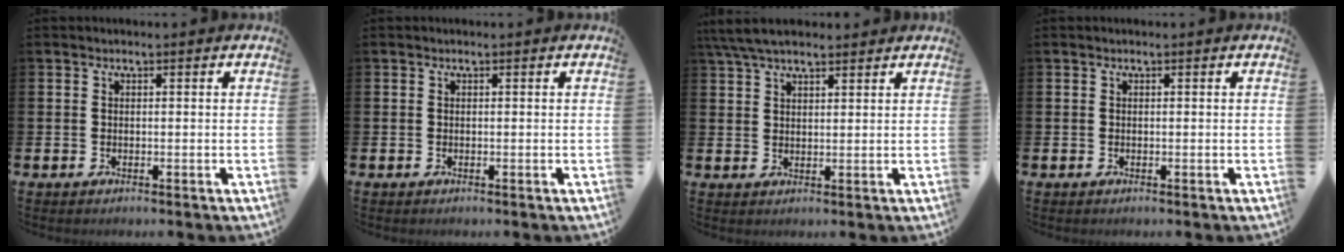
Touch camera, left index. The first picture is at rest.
{"total": 0.0}
{"total": 5.1, "force": [4.5, 1.4, 2.1], "torque": [-0.047, -0.009, 0.083]}
{"total": 0.0}